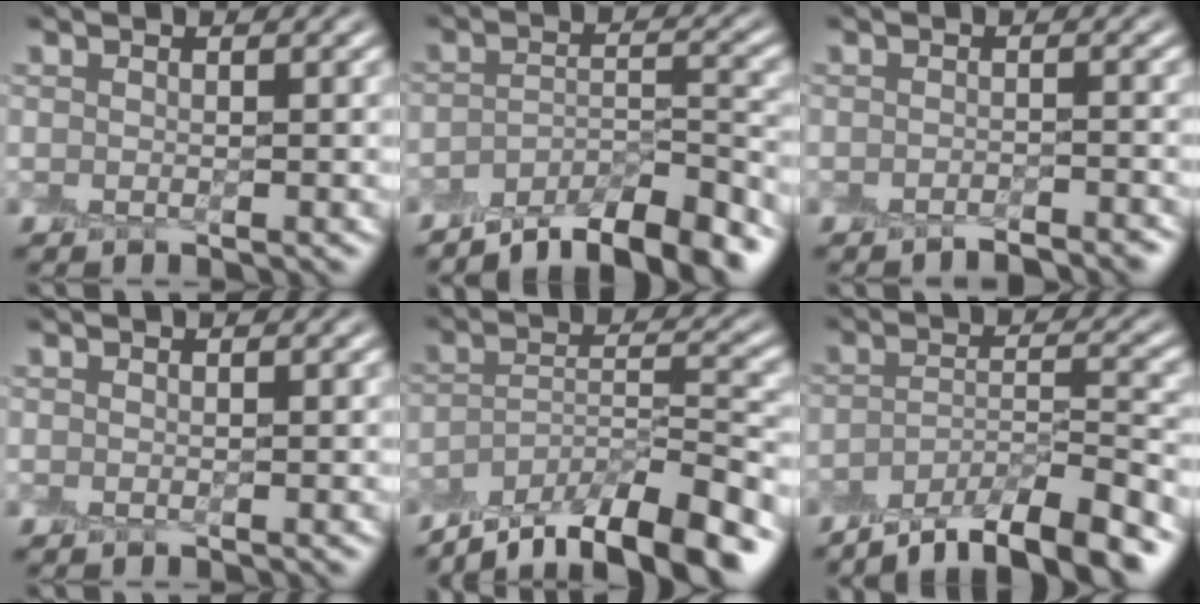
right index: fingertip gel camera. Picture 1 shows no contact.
{"total": 7.6, "force": [-6.2, 2.0, 4.0], "torque": [-0.058, 0.002, -0.102]}
{"total": 2.2, "force": [-2.0, 0.4, 0.8], "torque": [0.003, 0.003, -0.033]}
{"total": 0.0}
{"total": 11.1, "force": [-8.9, 3.1, 5.8], "torque": [-0.101, 0.005, -0.148]}
{"total": 8.3, "force": [-6.3, 2.2, 4.8], "torque": [-0.072, 0.000, -0.109]}